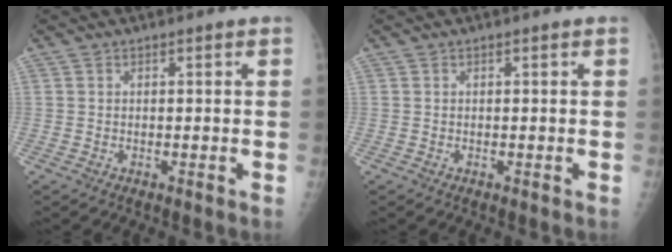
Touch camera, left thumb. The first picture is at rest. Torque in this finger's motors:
{"motor_torque": [-0.33, -0.05, -0.19, -0.07, 0.00]}